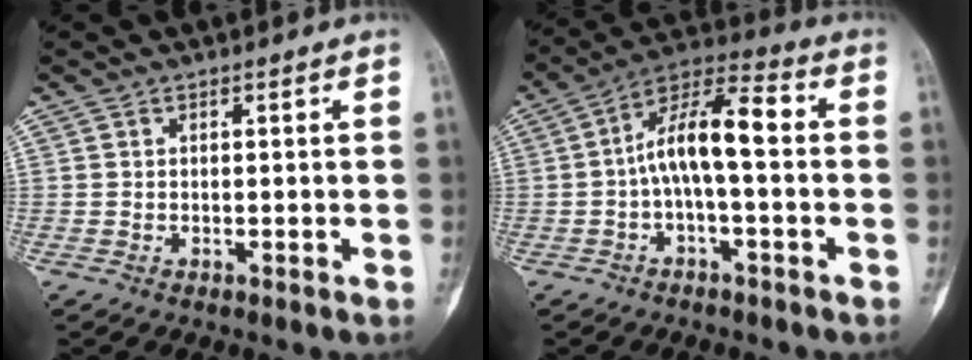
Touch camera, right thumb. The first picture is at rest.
{"total": 11.2, "force": [-0.6, 4.1, 10.5], "torque": [-0.188, 0.053, -0.019]}